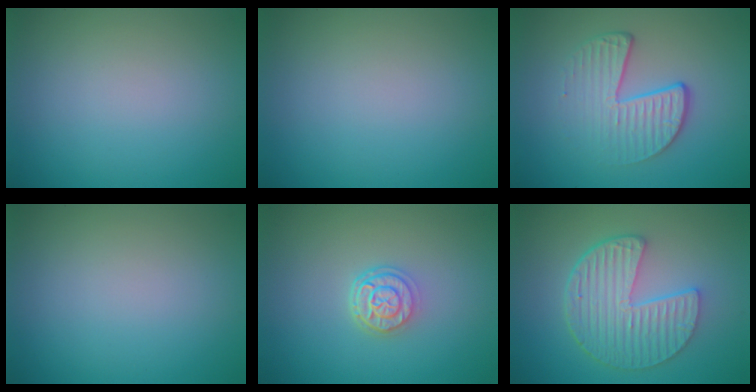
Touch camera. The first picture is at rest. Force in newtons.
{"total": 0.0}
{"total": 4.5, "press": 2.9, "slide": 3.4}
{"total": 0.0}
{"total": 2.8, "press": 2.1, "slide": 1.8}
{"total": 6.7, "press": 4.8, "slide": 4.6}